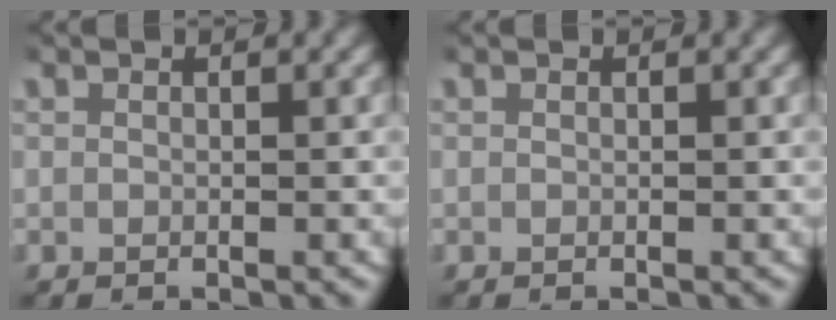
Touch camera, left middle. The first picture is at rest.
{"total": 0.0}